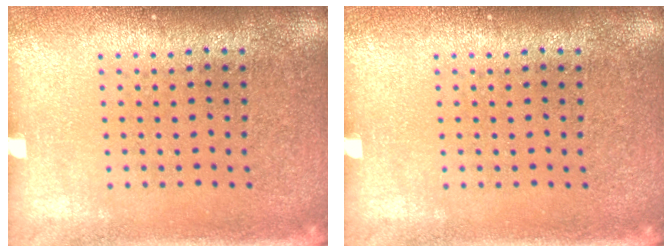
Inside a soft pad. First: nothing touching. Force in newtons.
{"total": 0.0}